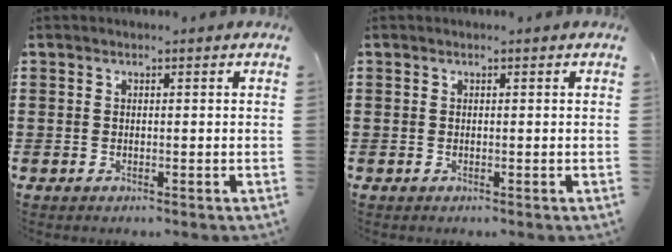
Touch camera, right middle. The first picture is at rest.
{"total": 0.0}